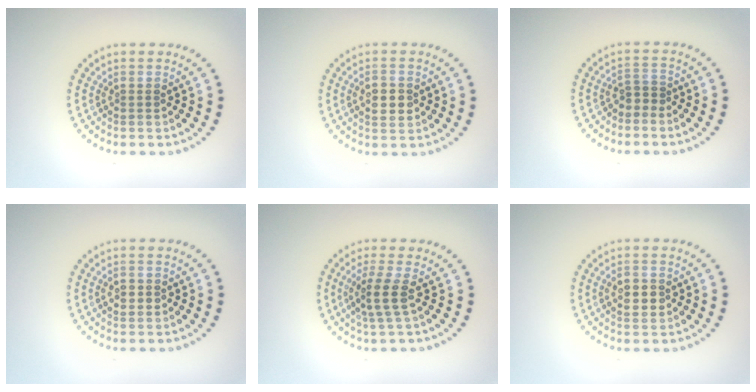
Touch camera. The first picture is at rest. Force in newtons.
{"total": 2.3, "press": 2.3, "slide": 0.2}
{"total": 1.5, "press": 1.2, "slide": 0.9}
{"total": 1.0, "press": 0.9, "slide": 0.2}
{"total": 2.6, "press": 2.1, "slide": 1.6}
{"total": 2.8, "press": 2.8, "slide": 0.0}